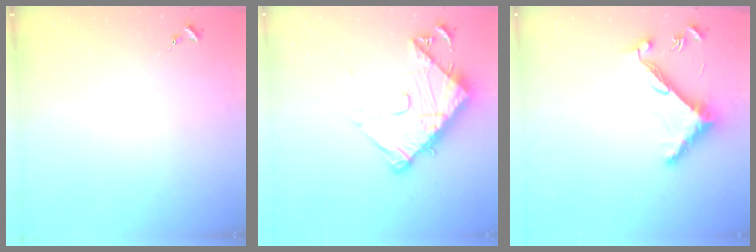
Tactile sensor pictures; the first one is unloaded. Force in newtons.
{"total": 13.6, "press": 13.5, "slide": 1.3}
{"total": 8.3, "press": 8.2, "slide": 0.5}